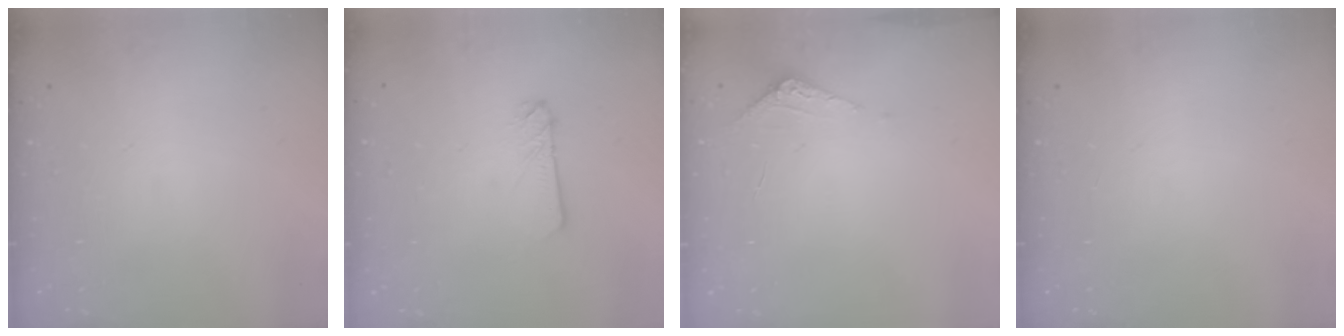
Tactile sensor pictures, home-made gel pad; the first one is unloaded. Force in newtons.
{"total": 2.3, "press": 2.3, "slide": 0.3}
{"total": 5.0, "press": 5.0, "slide": 0.5}
{"total": 0.0}